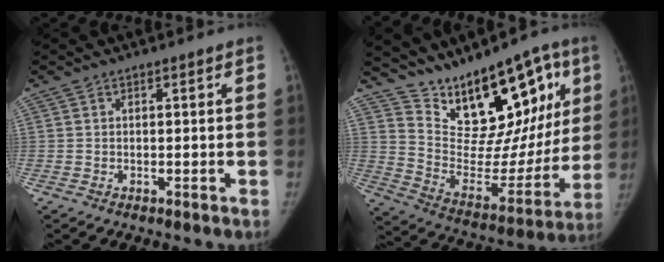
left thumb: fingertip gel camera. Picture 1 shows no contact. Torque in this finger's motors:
{"motor_torque": [0.62, 0.61, 1.44, -1.33, 0.10]}